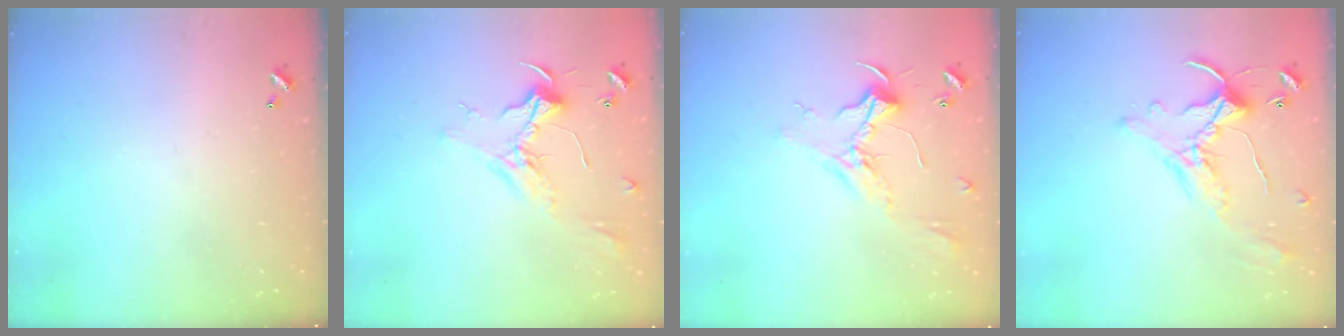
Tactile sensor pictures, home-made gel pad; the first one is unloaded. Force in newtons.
{"total": 2.3, "press": 2.2, "slide": 0.8}
{"total": 2.4, "press": 2.3, "slide": 0.7}
{"total": 1.0, "press": 0.2, "slide": 1.0}